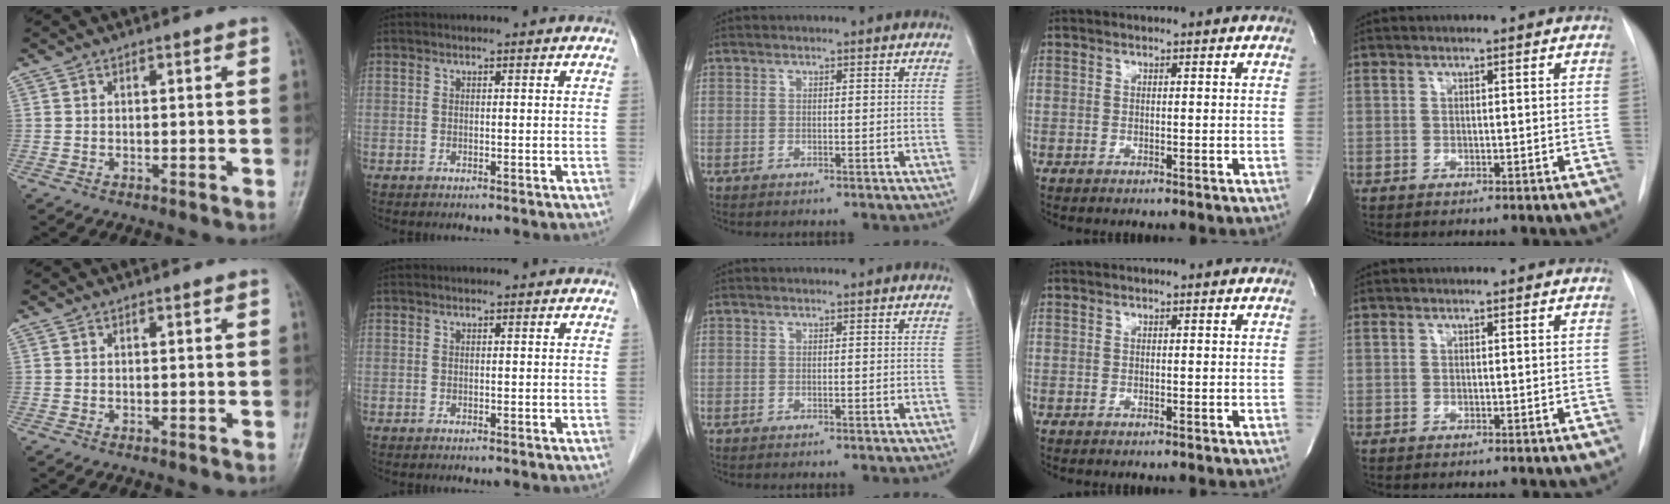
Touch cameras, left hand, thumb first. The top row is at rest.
{}